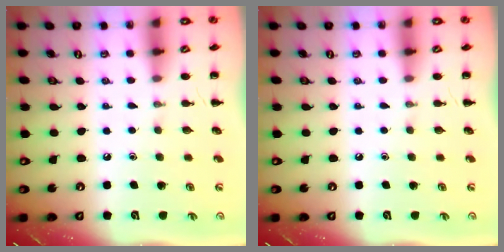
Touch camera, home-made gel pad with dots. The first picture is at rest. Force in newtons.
{"total": 0.0}